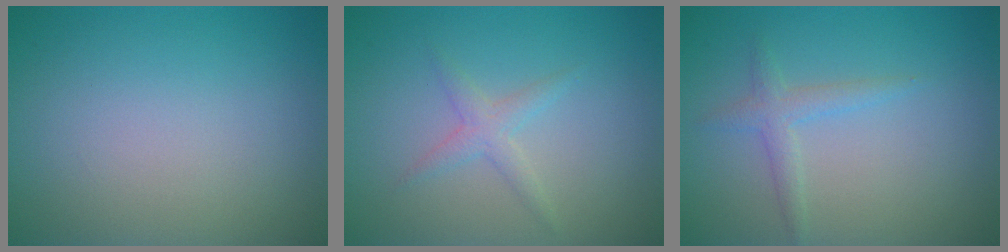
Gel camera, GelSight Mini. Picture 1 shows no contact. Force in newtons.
{"total": 1.6, "press": 1.6, "slide": 0.1}
{"total": 1.7, "press": 1.7, "slide": 0.0}